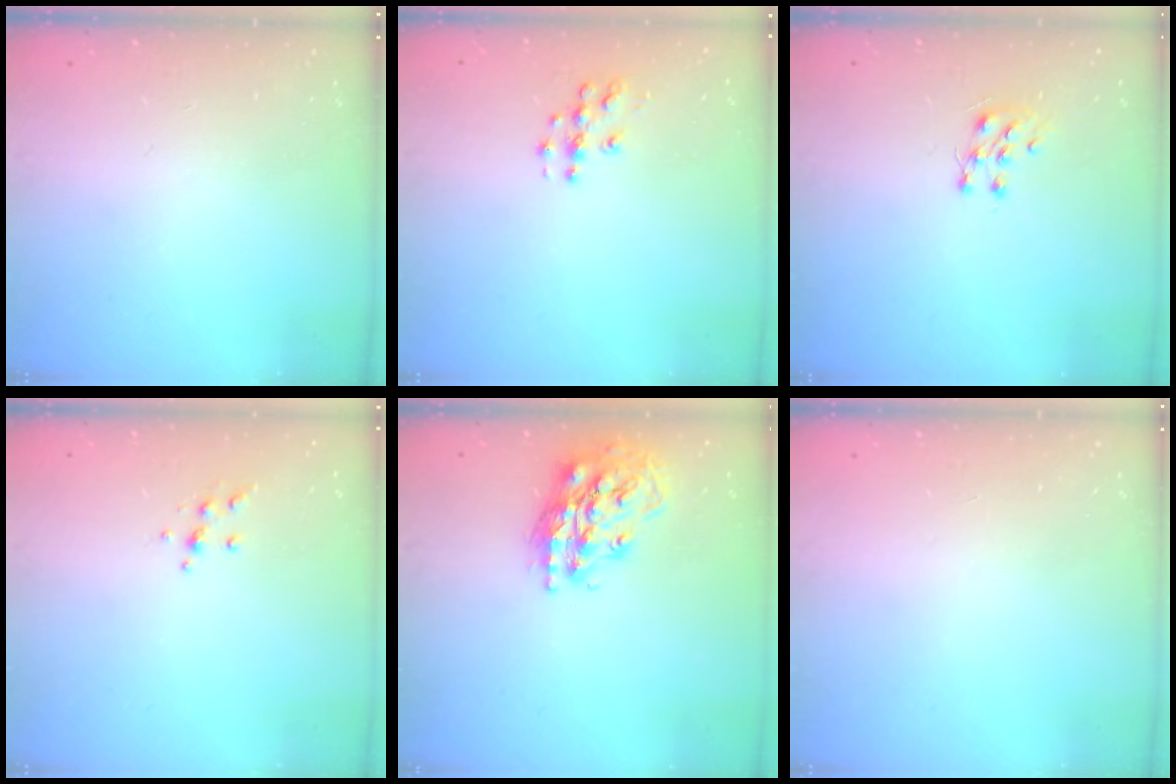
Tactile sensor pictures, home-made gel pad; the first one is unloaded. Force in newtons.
{"total": 6.1, "press": 6.1, "slide": 0.3}
{"total": 6.8, "press": 6.7, "slide": 0.6}
{"total": 4.8, "press": 4.7, "slide": 0.8}
{"total": 18.4, "press": 18.3, "slide": 1.7}
{"total": 0.0}